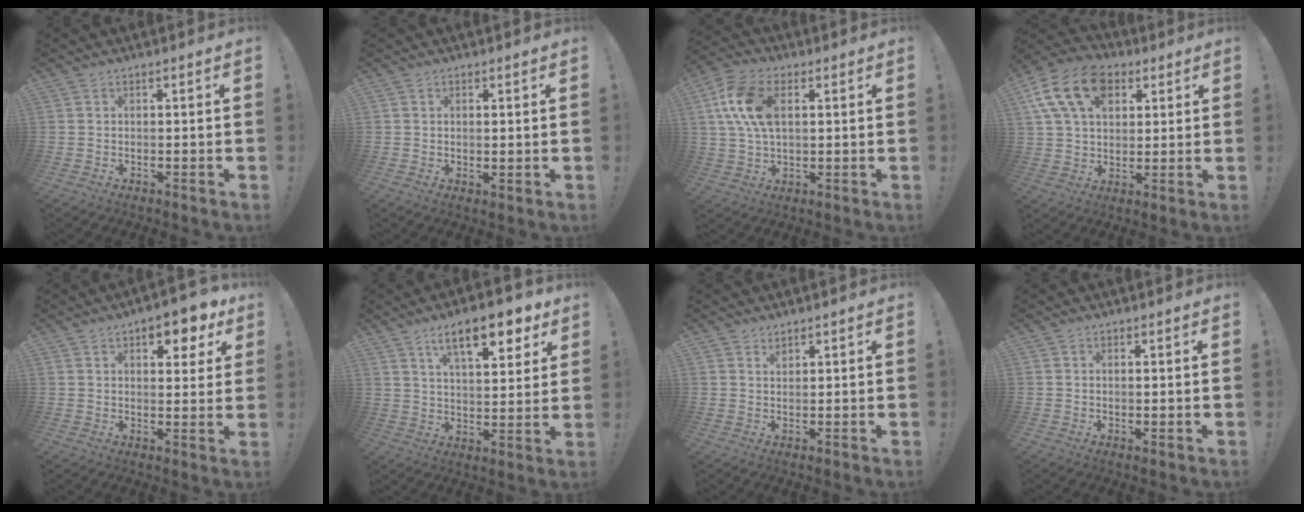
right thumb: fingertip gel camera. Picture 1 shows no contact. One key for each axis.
{"total": 1.2, "fx": 0.8, "fy": 0.4, "fz": 0.8, "tx": -0.001, "ty": -0.005, "tz": 0.012}
{"total": 13.5, "fx": 3.6, "fy": 8.1, "fz": 10.1, "tx": -0.200, "ty": 0.005, "tz": 0.066}
{"total": 17.3, "fx": 7.1, "fy": 11.9, "fz": 10.4, "tx": -0.170, "ty": -0.024, "tz": 0.132}
{"total": 8.5, "fx": 5.0, "fy": 3.8, "fz": 5.7, "tx": -0.057, "ty": -0.027, "tz": 0.081}
{"total": 15.0, "fx": 8.4, "fy": 5.3, "fz": 11.3, "tx": -0.164, "ty": -0.036, "tz": 0.133}
{"total": 1.6, "fx": 1.4, "fy": 0.5, "fz": 0.5, "tx": -0.002, "ty": -0.009, "tz": 0.025}
{"total": 1.0, "fx": 0.6, "fy": 0.3, "fz": 0.7, "tx": 0.000, "ty": -0.005, "tz": 0.009}